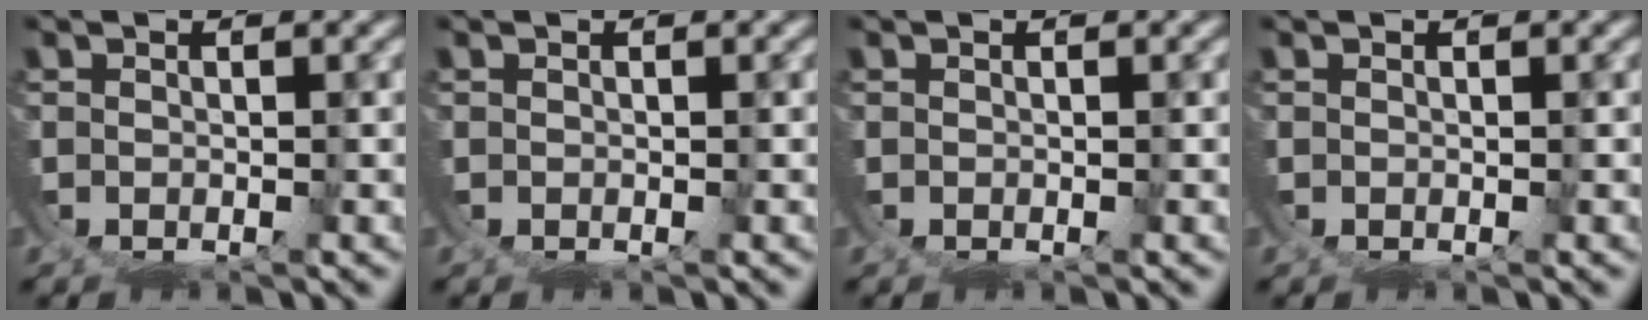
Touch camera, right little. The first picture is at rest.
{"total": 0.0}
{"total": 0.0}
{"total": 0.0}